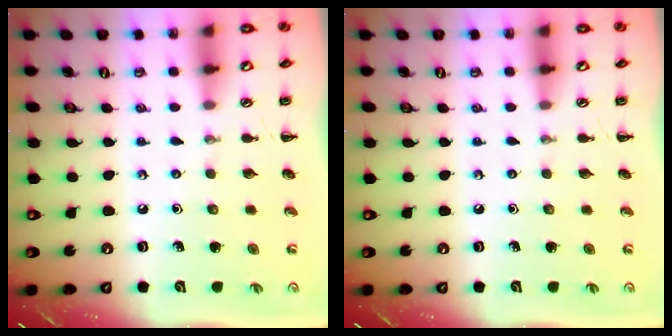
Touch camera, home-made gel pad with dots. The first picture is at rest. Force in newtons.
{"total": 0.0}